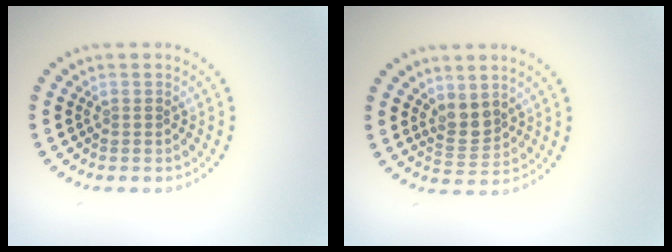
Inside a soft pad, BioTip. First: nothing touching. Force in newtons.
{"total": 2.5, "press": 2.1, "slide": 1.4}